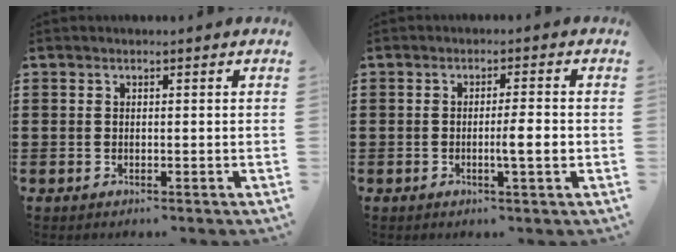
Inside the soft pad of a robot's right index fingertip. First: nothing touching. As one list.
[{"total": 4.1, "force": [-0.8, 0.3, 4.0], "torque": [-0.068, -0.003, -0.015]}]